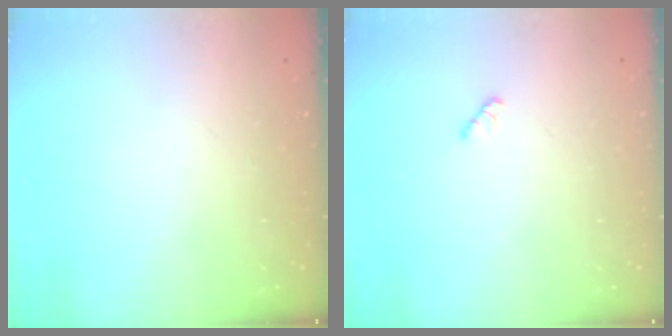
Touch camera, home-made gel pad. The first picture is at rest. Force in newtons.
{"total": 2.9, "press": 2.9, "slide": 0.3}